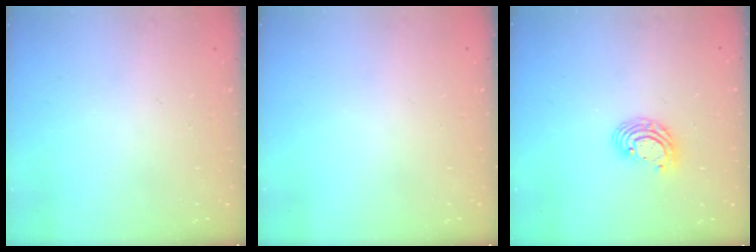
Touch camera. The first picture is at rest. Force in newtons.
{"total": 0.0}
{"total": 7.6, "press": 7.5, "slide": 1.2}